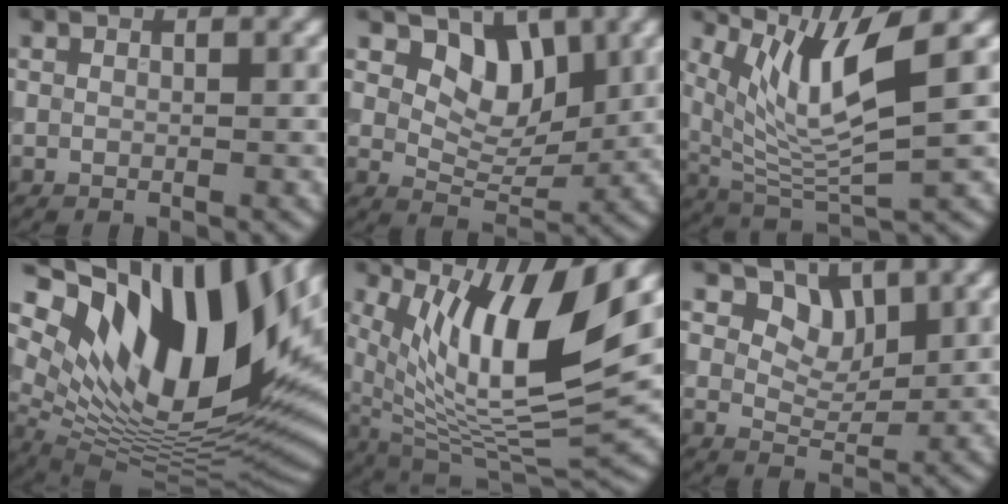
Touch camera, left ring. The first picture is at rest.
{"total": 4.6, "force": [2.4, 2.9, 2.7], "torque": [-0.042, -0.012, 0.035]}
{"total": 7.2, "force": [3.6, 1.5, 6.0], "torque": [-0.122, -0.009, 0.073]}
{"total": 18.1, "force": [7.8, 8.2, 14.1], "torque": [-0.250, 0.002, 0.131]}
{"total": 13.1, "force": [5.0, 4.1, 11.4], "torque": [-0.195, 0.002, 0.089]}
{"total": 3.1, "force": [1.9, 1.9, 1.4], "torque": [-0.030, -0.020, 0.038]}